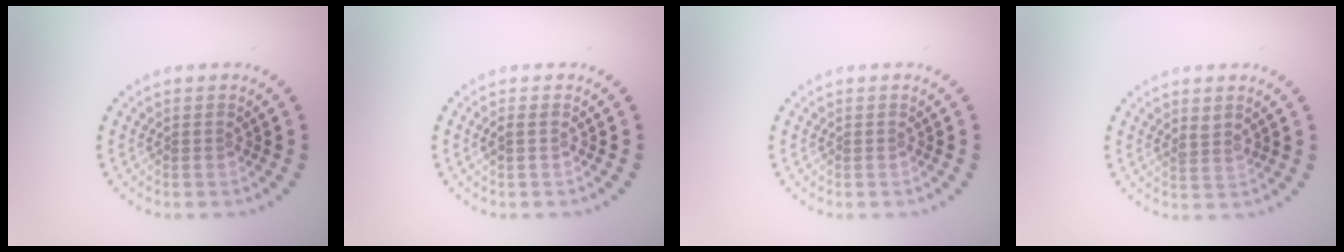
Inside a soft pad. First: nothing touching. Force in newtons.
{"total": 0.8, "press": 0.8, "slide": 0.2}
{"total": 0.0}
{"total": 1.2, "press": 1.0, "slide": 0.7}